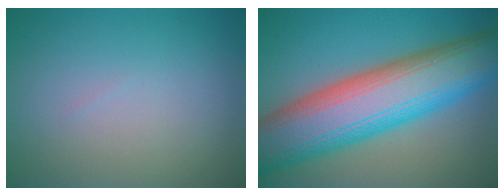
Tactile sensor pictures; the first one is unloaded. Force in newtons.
{"total": 13.9, "press": 13.8, "slide": 0.7}